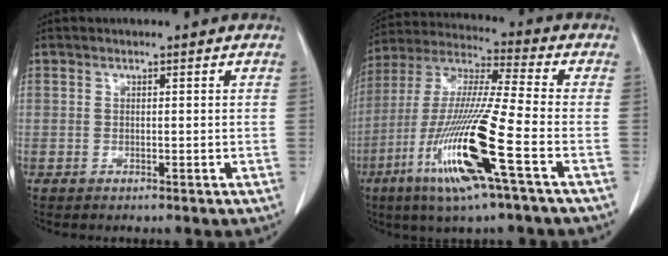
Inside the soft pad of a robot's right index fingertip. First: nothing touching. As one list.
[{"total": 17.9, "force": [-7.1, -0.1, 16.4], "torque": [-0.353, -0.028, -0.138]}]